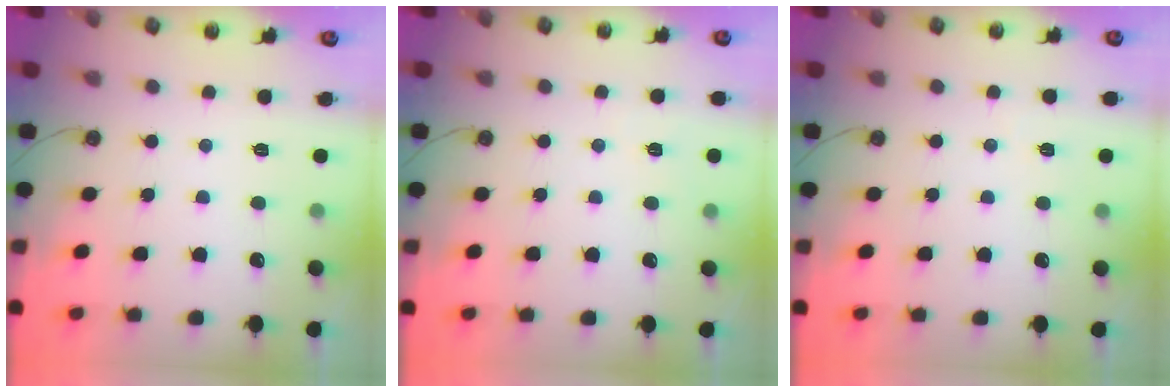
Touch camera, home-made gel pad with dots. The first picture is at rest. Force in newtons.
{"total": 4.5, "press": 3.8, "slide": 2.5}
{"total": 2.7, "press": 2.5, "slide": 1.1}